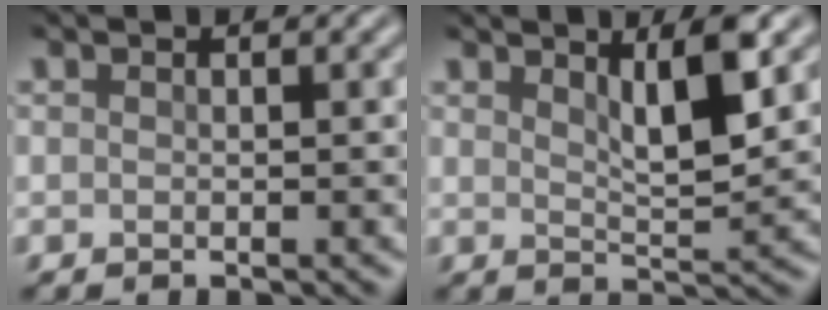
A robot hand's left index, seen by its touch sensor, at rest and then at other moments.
{"total": 4.0, "force": [2.0, 0.9, 3.4], "torque": [-0.056, -0.004, 0.034]}